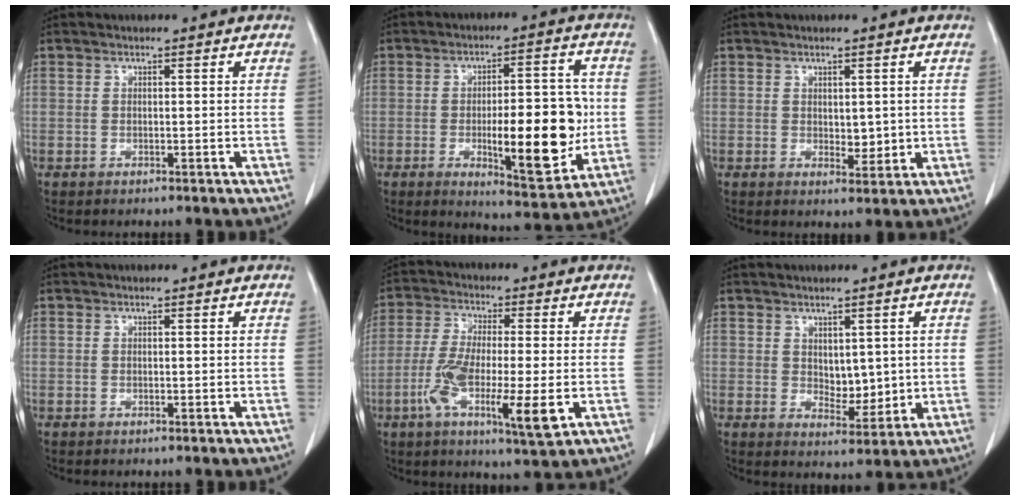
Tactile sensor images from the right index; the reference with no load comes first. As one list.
[{"total": 14.5, "force": [-2.0, 4.2, 13.8], "torque": [-0.194, 0.005, -0.020]}, {"total": 2.7, "force": [0.2, 1.5, 2.2], "torque": [-0.029, -0.007, 0.011]}, {"total": 0.0}, {"total": 12.3, "force": [-3.5, 1.8, 11.7], "torque": [-0.212, -0.019, -0.063]}, {"total": 4.5, "force": [0.8, 2.6, 3.5], "torque": [-0.051, -0.006, 0.025]}]